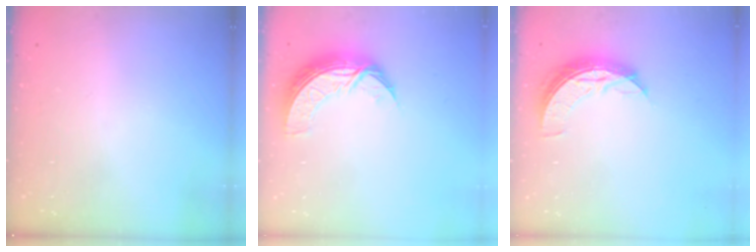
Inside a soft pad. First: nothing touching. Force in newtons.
{"total": 8.8, "press": 8.7, "slide": 1.0}
{"total": 7.9, "press": 7.9, "slide": 0.4}